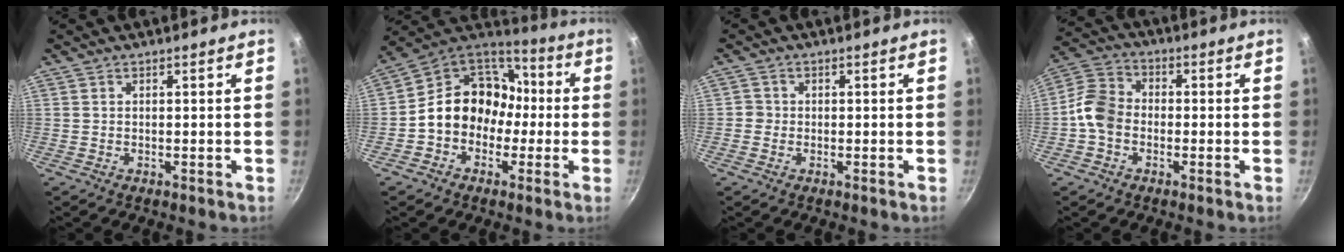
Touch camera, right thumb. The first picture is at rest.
{"total": 15.3, "force": [-1.6, 12.8, 8.2], "torque": [-0.088, 0.060, -0.040]}
{"total": 1.8, "force": [-0.4, 1.7, 0.4], "torque": [0.002, 0.005, -0.010]}
{"total": 8.0, "force": [-1.9, 6.2, 4.7], "torque": [-0.073, 0.026, -0.058]}